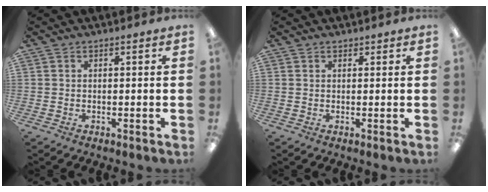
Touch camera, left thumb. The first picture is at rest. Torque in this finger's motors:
{"motor_torque": [-0.23, -0.09, 0.04, 0.05, -0.01]}